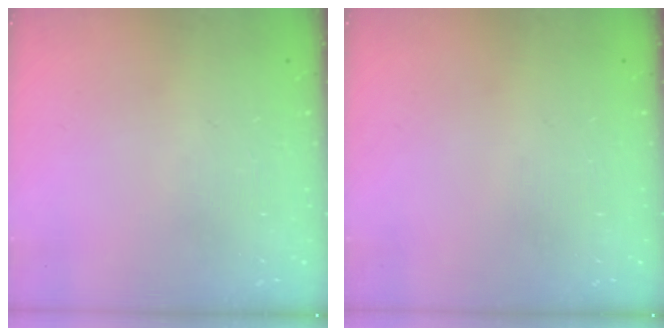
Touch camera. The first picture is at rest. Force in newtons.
{"total": 0.0}